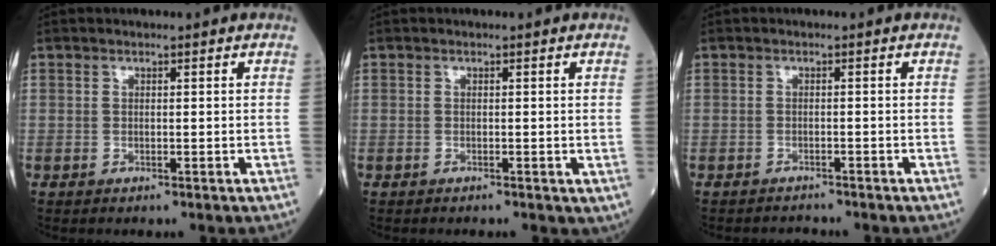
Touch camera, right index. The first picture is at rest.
{"total": 0.6, "force": [-0.2, 0.4, 0.4], "torque": [-0.006, 0.000, -0.005]}
{"total": 1.8, "force": [-1.7, 0.1, -0.4], "torque": [0.004, -0.005, -0.028]}